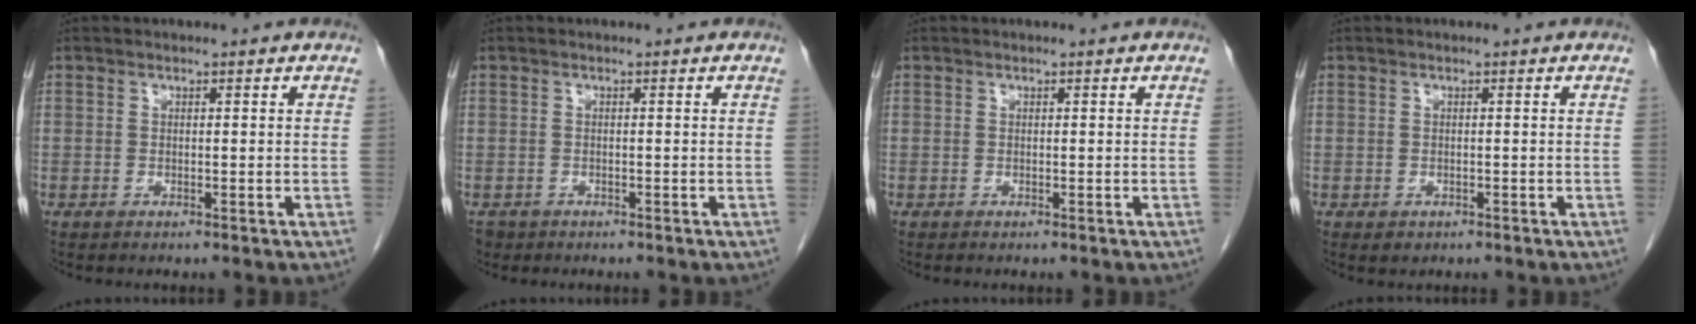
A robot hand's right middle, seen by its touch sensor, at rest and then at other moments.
{"total": 1.8, "force": [-1.3, 1.3, 0.1], "torque": [-0.010, 0.001, -0.020]}
{"total": 0.0}
{"total": 0.8, "force": [-0.4, 0.7, 0.3], "torque": [-0.007, 0.000, 0.001]}